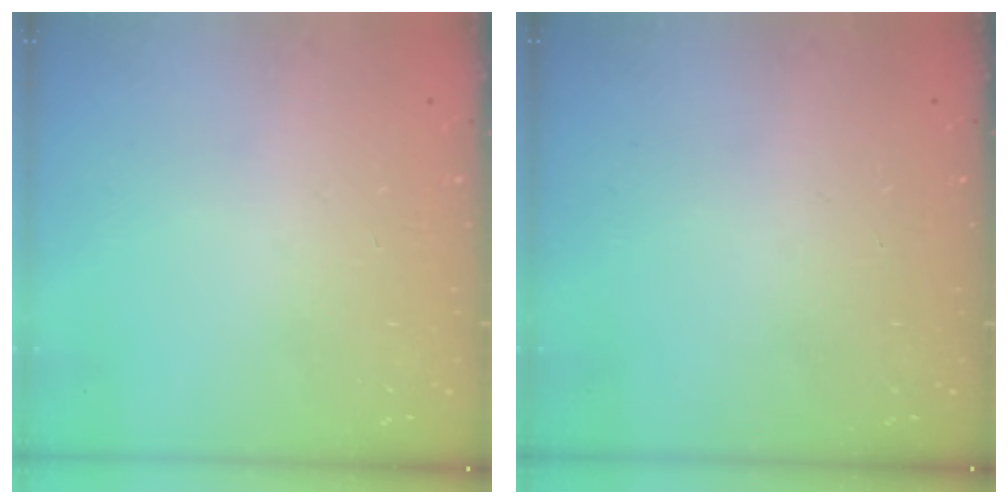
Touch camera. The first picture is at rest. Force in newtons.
{"total": 0.0}